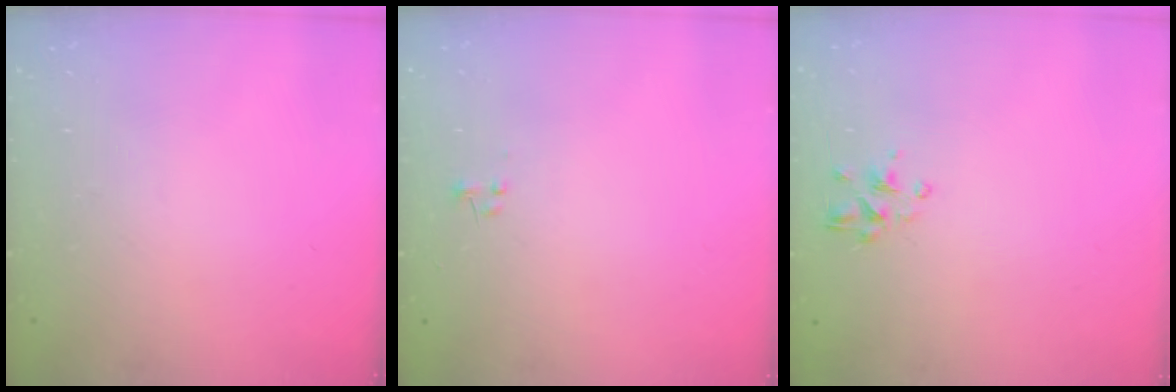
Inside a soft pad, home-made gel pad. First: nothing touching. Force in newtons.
{"total": 0.6, "press": 0.6, "slide": 0.2}
{"total": 2.8, "press": 2.7, "slide": 0.8}